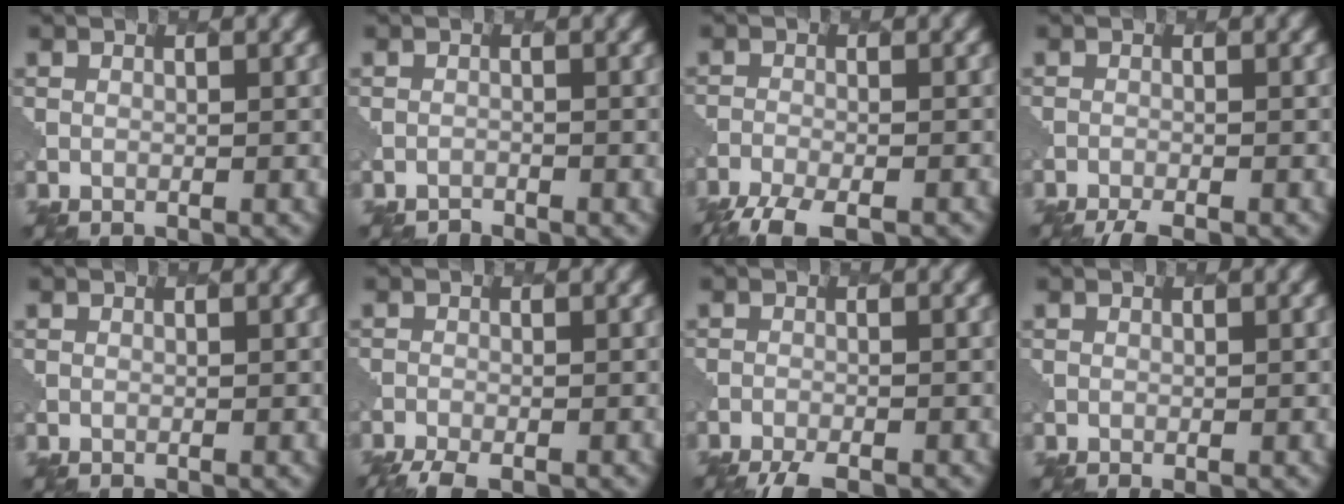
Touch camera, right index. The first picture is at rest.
{"total": 0.9, "force": [-0.7, 0.0, -0.6], "torque": [0.010, 0.000, -0.016]}
{"total": 5.7, "force": [-5.0, 1.1, 2.5], "torque": [-0.048, -0.020, -0.087]}
{"total": 2.4, "force": [-2.2, 0.3, 1.0], "torque": [-0.020, -0.004, -0.041]}
{"total": 0.0}
{"total": 4.2, "force": [-3.7, 0.8, 1.7], "torque": [-0.035, -0.015, -0.066]}
{"total": 3.9, "force": [-3.6, 0.6, 1.4], "torque": [-0.030, -0.012, -0.060]}
{"total": 0.7, "force": [-0.2, 0.2, 0.6], "torque": [-0.006, -0.002, -0.001]}